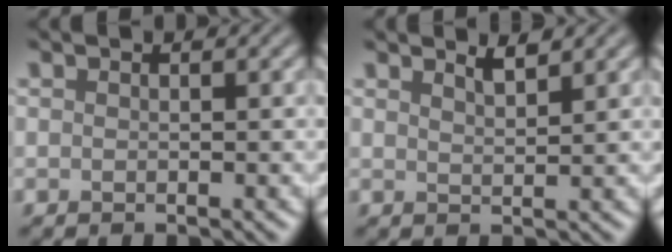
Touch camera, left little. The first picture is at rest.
{"total": 1.7, "force": [1.5, 0.3, 0.8], "torque": [-0.009, 0.003, 0.024]}